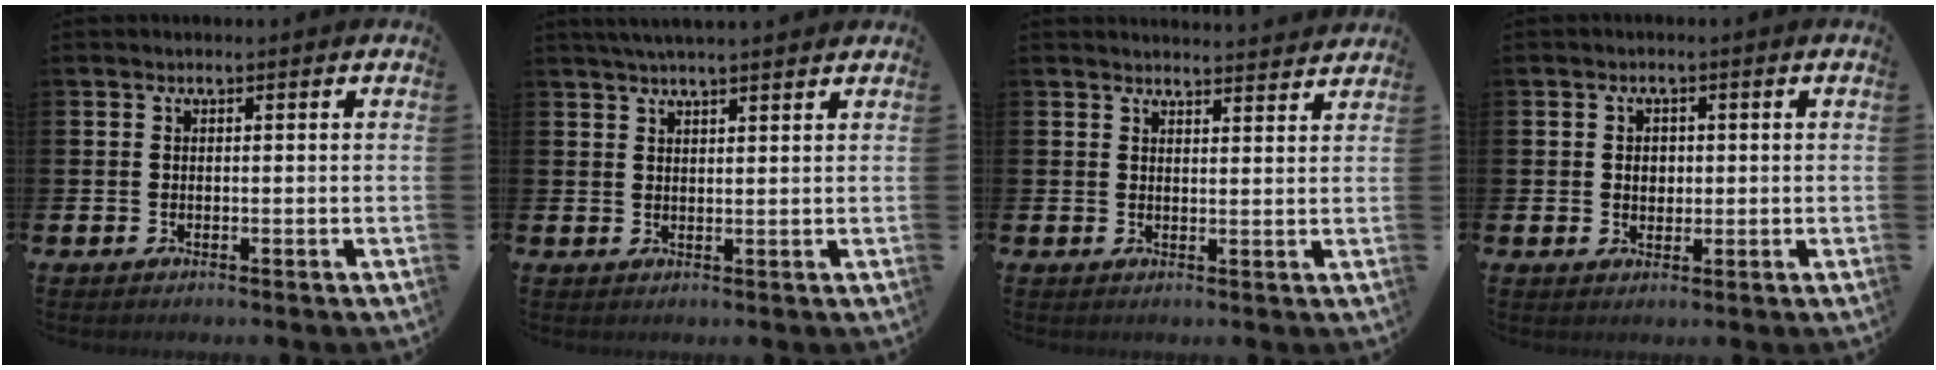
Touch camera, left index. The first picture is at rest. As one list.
[{"total": 3.4, "force": [3.2, 0.0, 1.2], "torque": [-0.025, -0.008, 0.057]}, {"total": 3.1, "force": [3.1, -0.1, -0.1], "torque": [0.005, -0.023, 0.054]}, {"total": 1.9, "force": [0.3, 1.6, 1.0], "torque": [-0.003, 0.002, 0.000]}]